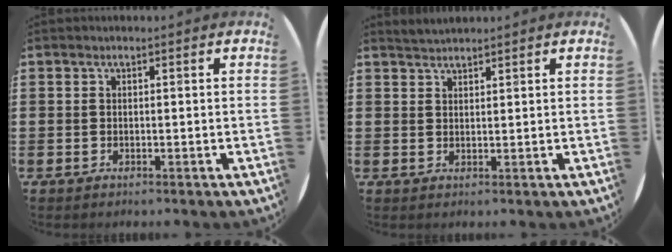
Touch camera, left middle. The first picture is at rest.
{"total": 1.8, "force": [1.7, 0.1, 0.1], "torque": [-0.004, 0.003, 0.034]}